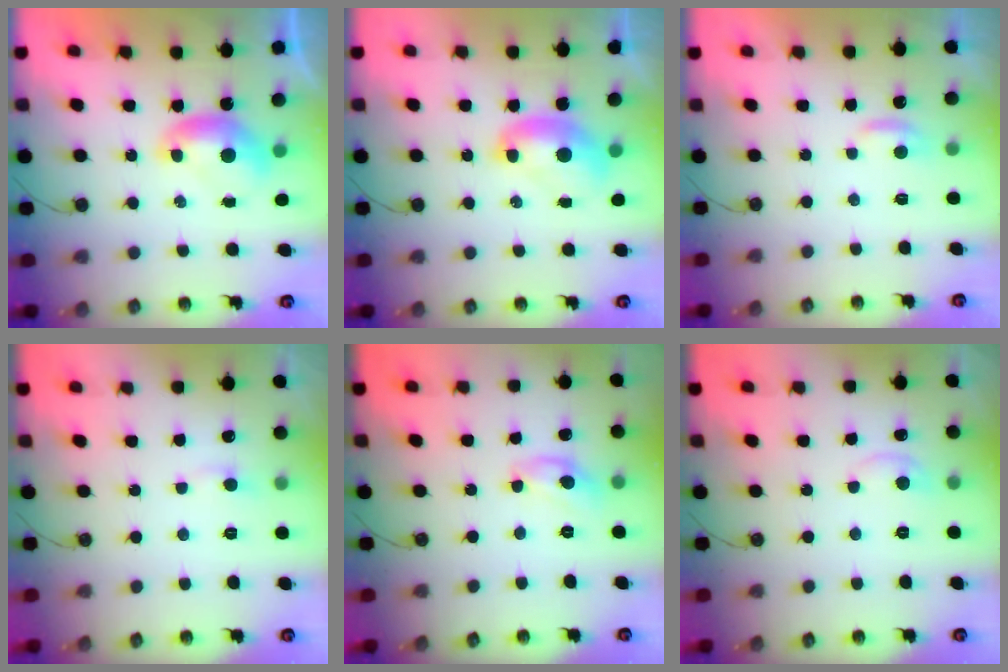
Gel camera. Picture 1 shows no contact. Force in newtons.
{"total": 1.8, "press": 1.8, "slide": 0.0}
{"total": 1.3, "press": 1.1, "slide": 0.6}
{"total": 0.7, "press": 0.6, "slide": 0.5}
{"total": 6.4, "press": 6.4, "slide": 0.3}
{"total": 1.0, "press": 0.7, "slide": 0.8}